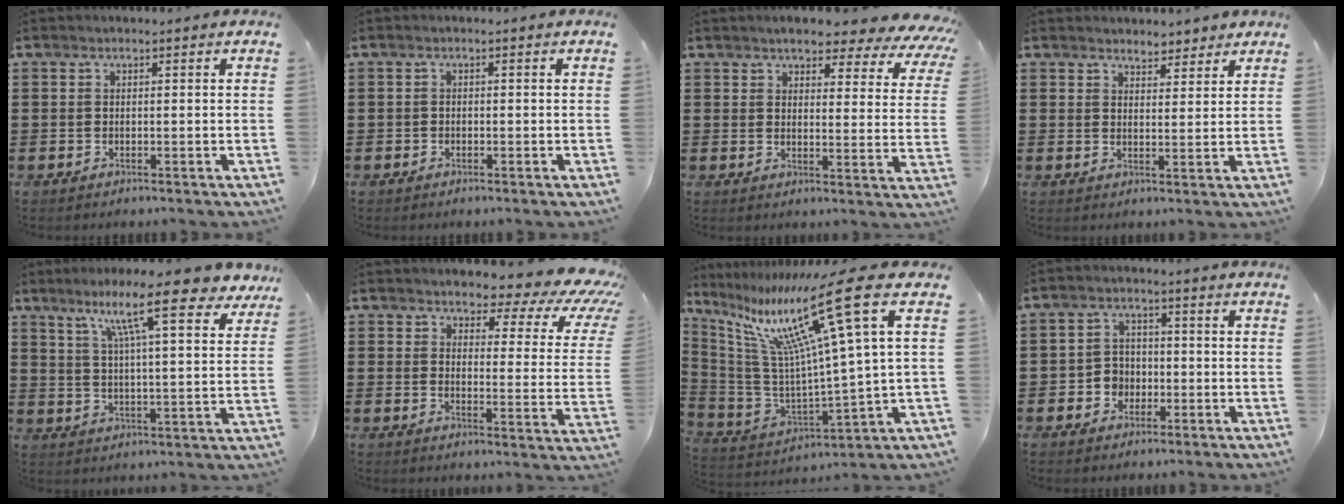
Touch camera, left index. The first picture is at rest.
{"total": 0.7, "force": [-0.5, 0.5, 0.1], "torque": [-0.003, 0.001, -0.012]}
{"total": 4.8, "force": [4.4, 0.8, 1.8], "torque": [-0.049, -0.025, 0.073]}
{"total": 3.4, "force": [3.2, 1.1, 0.2], "torque": [-0.006, -0.005, 0.058]}
{"total": 13.6, "force": [9.7, 2.0, 9.4], "torque": [-0.175, -0.032, 0.157]}
{"total": 4.9, "force": [4.1, 1.4, 2.4], "torque": [-0.053, -0.033, 0.063]}
{"total": 18.6, "force": [9.5, 0.9, 15.9], "torque": [-0.339, -0.051, 0.134]}
{"total": 3.7, "force": [-1.3, 3.2, 1.2], "torque": [-0.033, 0.005, -0.029]}